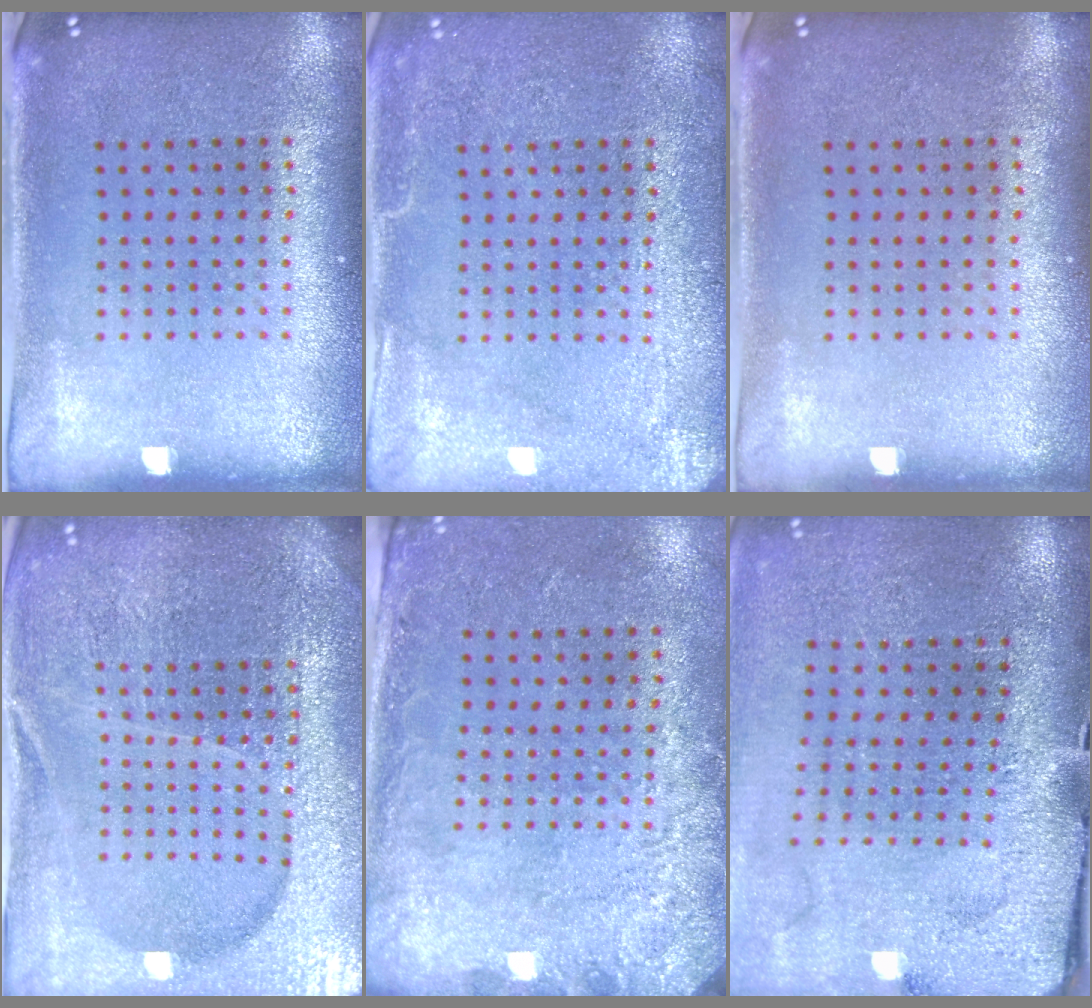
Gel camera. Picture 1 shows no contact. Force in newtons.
{"total": 3.5, "press": 3.5, "slide": 0.4}
{"total": 0.0}
{"total": 5.6, "press": 5.0, "slide": 2.5}
{"total": 2.8, "press": 1.9, "slide": 2.1}
{"total": 3.1, "press": 2.9, "slide": 1.3}